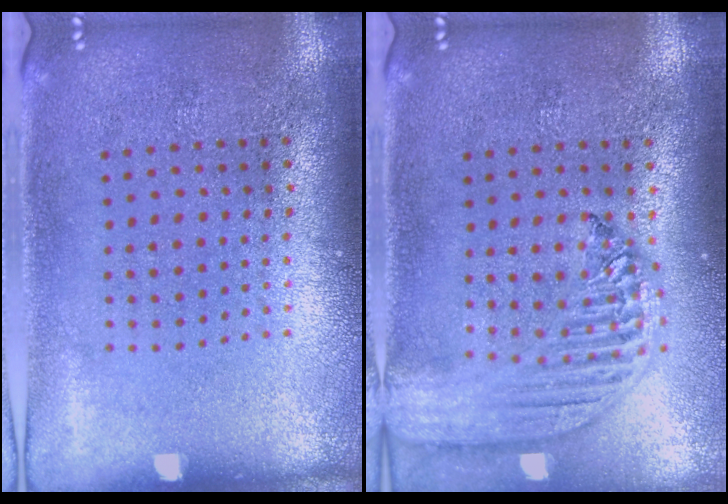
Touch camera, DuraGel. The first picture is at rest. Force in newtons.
{"total": 2.4, "press": 2.1, "slide": 1.2}